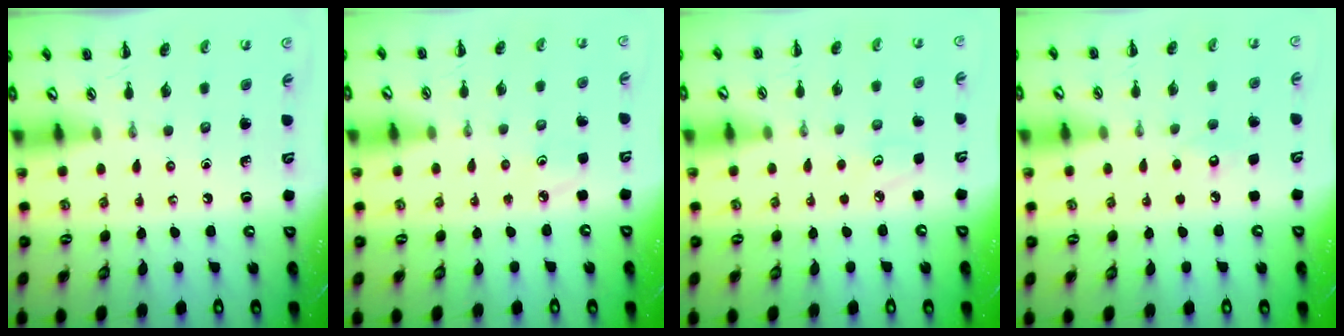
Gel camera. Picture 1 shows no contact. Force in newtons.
{"total": 4.3, "press": 4.1, "slide": 1.3}
{"total": 4.3, "press": 4.1, "slide": 1.3}
{"total": 5.0, "press": 4.9, "slide": 1.1}